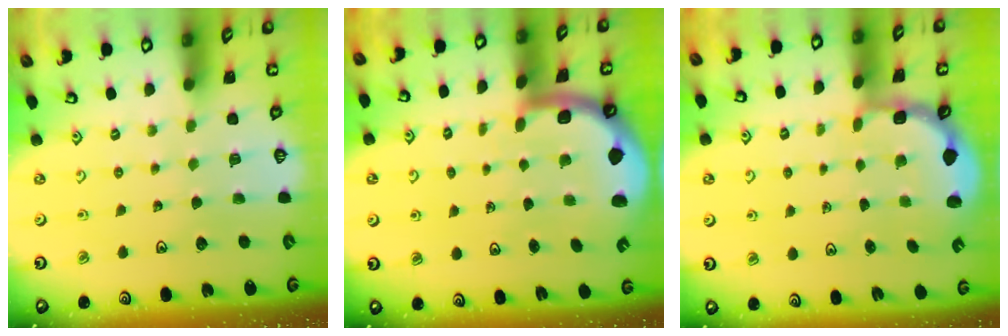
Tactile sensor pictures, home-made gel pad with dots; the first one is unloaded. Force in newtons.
{"total": 3.4, "press": 3.4, "slide": 0.4}
{"total": 2.4, "press": 1.7, "slide": 1.6}